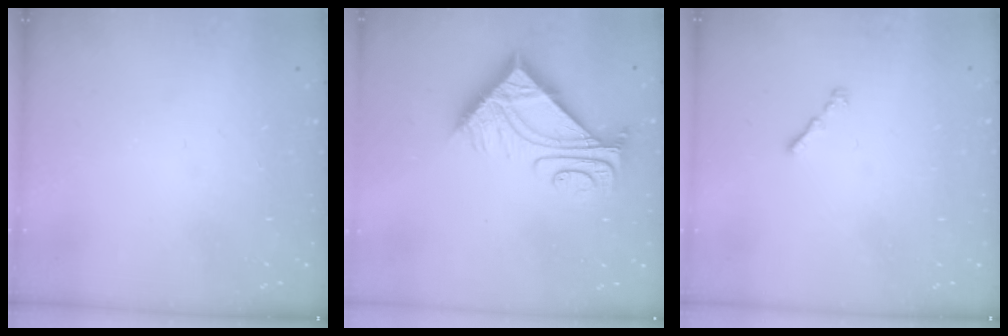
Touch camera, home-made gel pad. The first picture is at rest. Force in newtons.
{"total": 9.9, "press": 9.8, "slide": 0.9}
{"total": 1.0, "press": 0.9, "slide": 0.5}